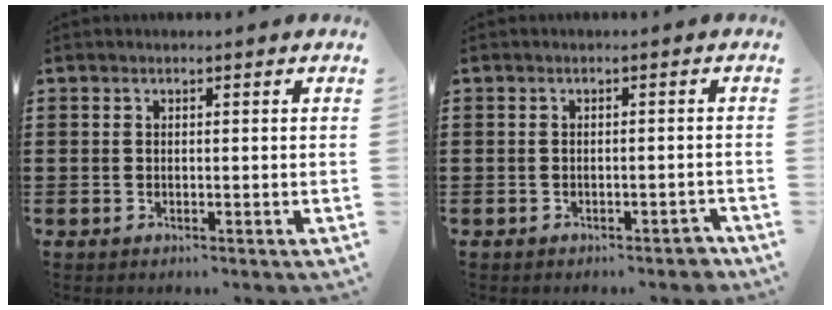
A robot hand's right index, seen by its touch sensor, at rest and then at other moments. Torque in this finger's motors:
{"motor_torque": [0.47, -0.33, 0.00, 0.03]}